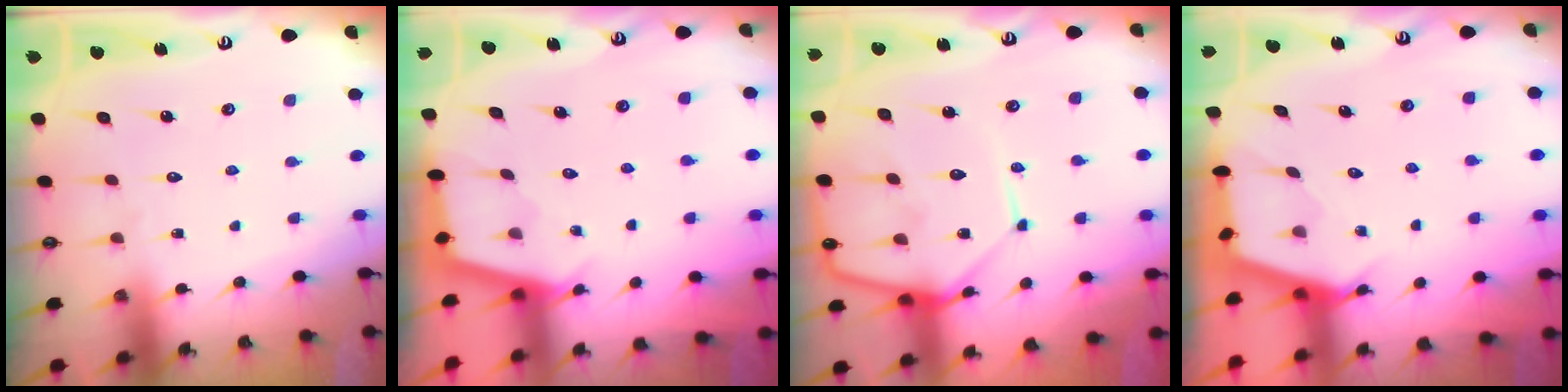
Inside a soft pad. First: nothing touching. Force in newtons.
{"total": 2.4, "press": 2.4, "slide": 0.2}
{"total": 14.4, "press": 14.4, "slide": 1.2}
{"total": 2.7, "press": 2.7, "slide": 0.3}